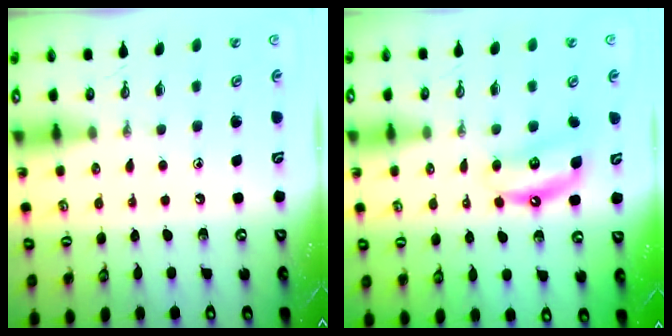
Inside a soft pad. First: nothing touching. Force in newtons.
{"total": 6.5, "press": 6.5, "slide": 0.9}